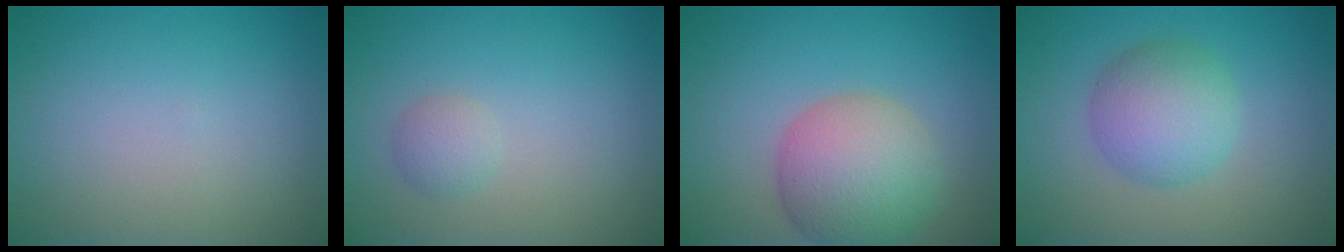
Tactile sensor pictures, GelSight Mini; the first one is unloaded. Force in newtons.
{"total": 1.4, "press": 1.4, "slide": 0.1}
{"total": 7.2, "press": 7.2, "slide": 0.5}
{"total": 4.8, "press": 4.8, "slide": 0.1}